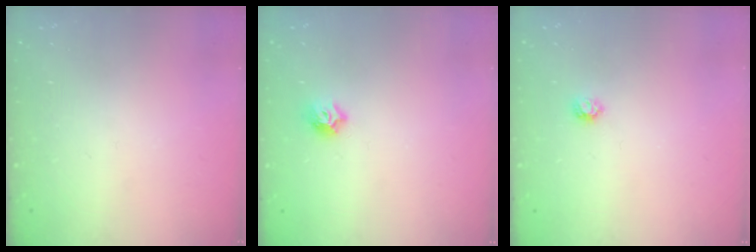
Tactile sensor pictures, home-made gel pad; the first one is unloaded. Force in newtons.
{"total": 6.7, "press": 6.6, "slide": 1.1}
{"total": 3.9, "press": 3.9, "slide": 0.6}